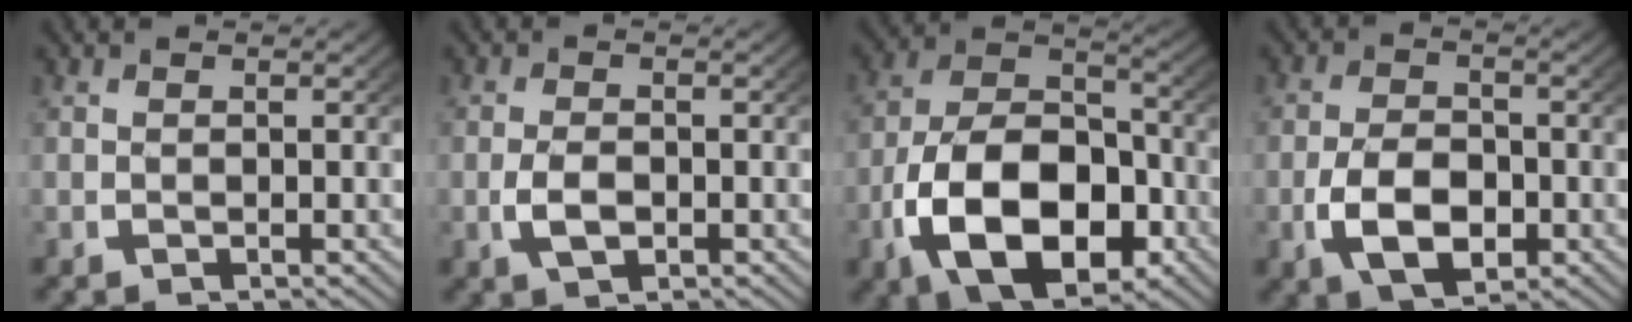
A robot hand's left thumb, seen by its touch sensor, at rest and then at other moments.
{"total": 2.7, "force": [-0.5, 1.7, 2.1], "torque": [-0.050, -0.010, -0.004]}
{"total": 14.7, "force": [-3.3, 9.6, 10.7], "torque": [-0.234, -0.057, -0.031]}
{"total": 6.8, "force": [-1.4, 4.5, 4.9], "torque": [-0.109, -0.029, -0.011]}